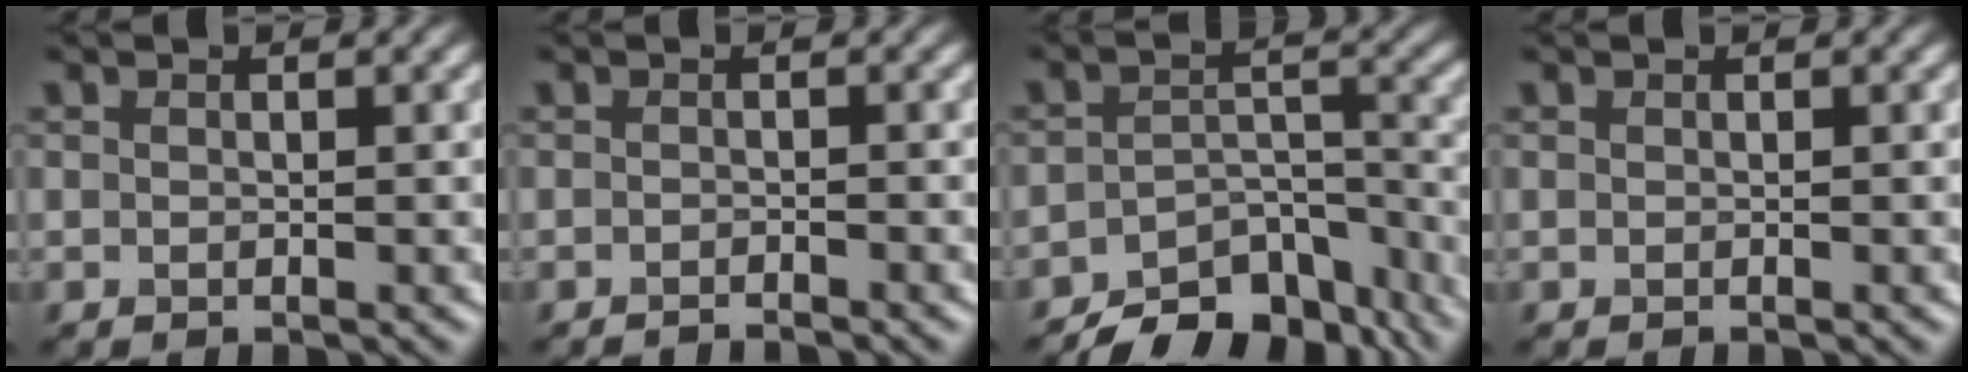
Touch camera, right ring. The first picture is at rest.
{"total": 1.1, "force": [-1.1, 0.0, 0.2], "torque": [0.001, 0.001, -0.019]}
{"total": 8.9, "force": [-7.2, 3.6, 3.7], "torque": [-0.047, -0.011, -0.112]}
{"total": 0.0}